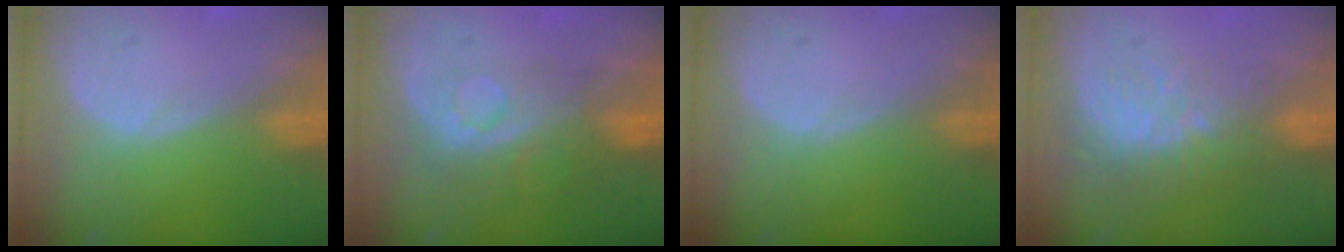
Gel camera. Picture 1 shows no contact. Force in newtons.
{"total": 8.3, "press": 7.1, "slide": 4.3}
{"total": 0.0}
{"total": 9.0, "press": 7.5, "slide": 5.0}